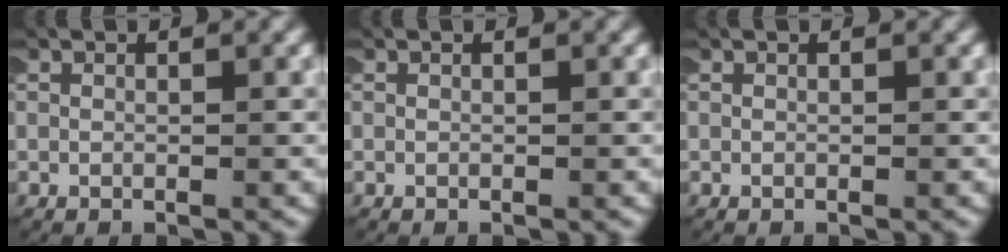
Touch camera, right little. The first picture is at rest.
{"total": 0.0}
{"total": 0.0}